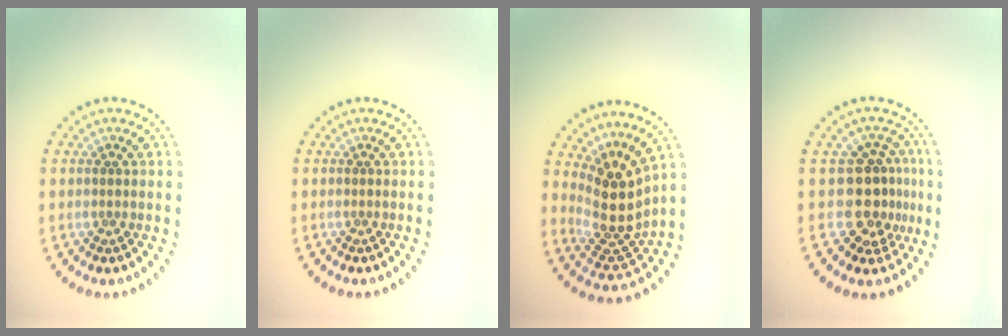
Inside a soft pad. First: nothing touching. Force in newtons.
{"total": 0.0}
{"total": 4.5, "press": 3.4, "slide": 3.0}
{"total": 3.8, "press": 3.0, "slide": 2.4}